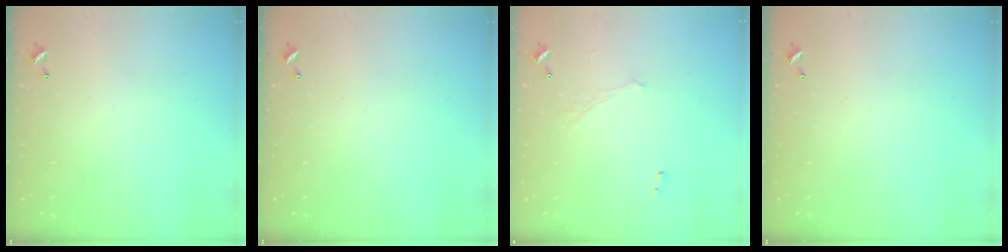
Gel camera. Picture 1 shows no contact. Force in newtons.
{"total": 0.0}
{"total": 0.9, "press": 0.7, "slide": 0.5}
{"total": 0.0}